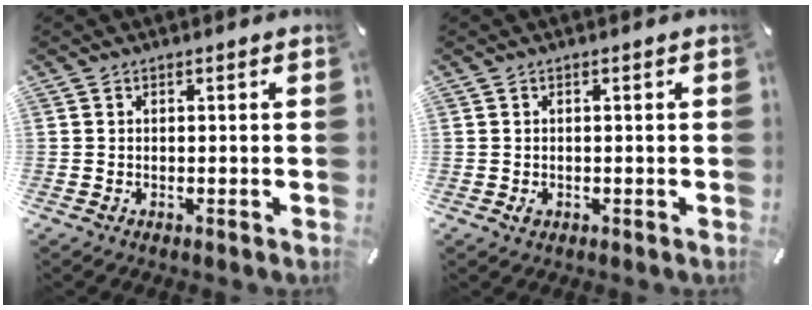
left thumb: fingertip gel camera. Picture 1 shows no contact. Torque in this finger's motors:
{"motor_torque": [-0.04, 0.27, 0.00, 0.07, -0.03]}